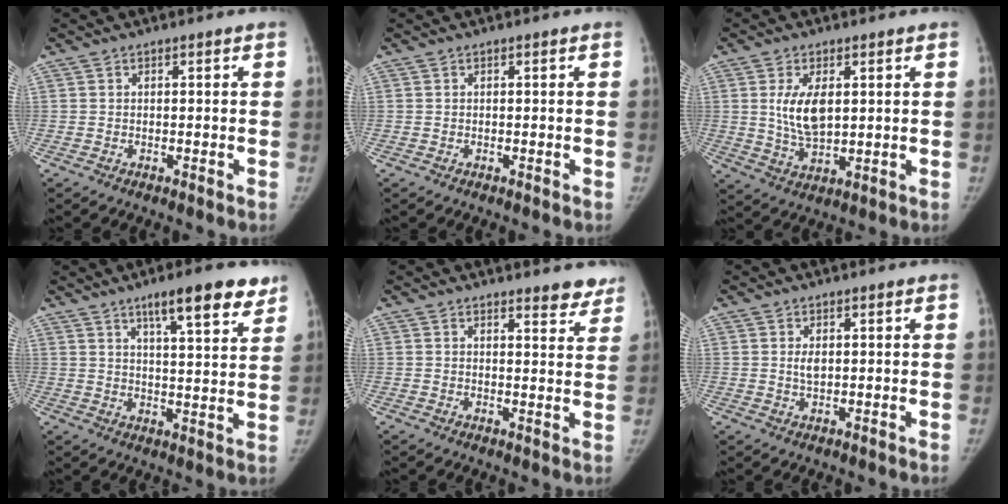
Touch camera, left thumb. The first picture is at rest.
{"total": 0.0}
{"total": 8.1, "force": [1.8, 4.1, 6.7], "torque": [-0.118, -0.017, 0.042]}
{"total": 12.2, "force": [8.0, 2.7, 8.7], "torque": [-0.103, -0.037, 0.117]}
{"total": 5.5, "force": [4.8, 1.5, 2.1], "torque": [-0.001, -0.031, 0.049]}
{"total": 2.2, "force": [0.7, 1.1, 1.8], "torque": [-0.030, -0.006, 0.014]}